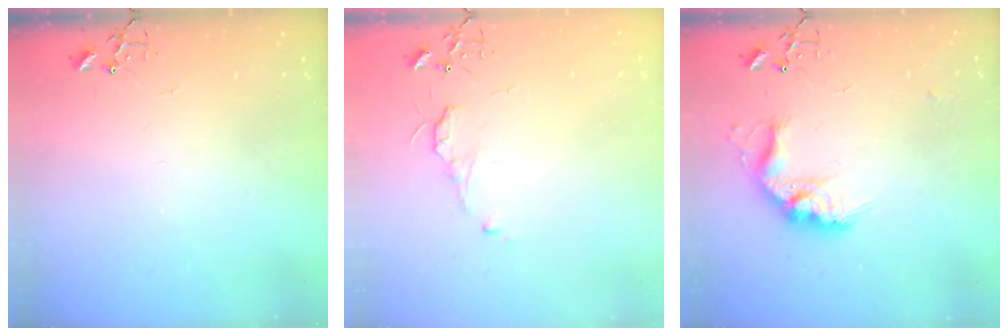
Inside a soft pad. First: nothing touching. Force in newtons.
{"total": 6.2, "press": 6.1, "slide": 0.8}
{"total": 14.4, "press": 14.3, "slide": 0.7}